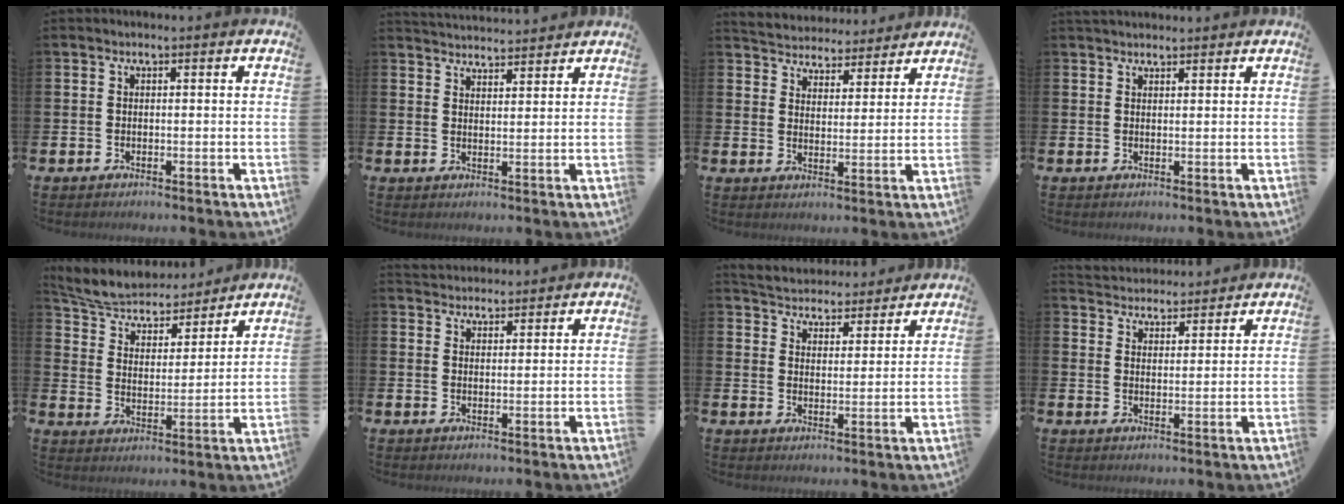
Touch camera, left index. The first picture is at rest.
{"total": 3.6, "force": [3.6, 0.2, -0.1], "torque": [-0.005, -0.023, 0.066]}
{"total": 4.6, "force": [4.4, 1.3, -0.4], "torque": [-0.013, -0.037, 0.077]}
{"total": 2.0, "force": [2.0, 0.5, 0.2], "torque": [0.001, -0.007, 0.034]}
{"total": 7.2, "force": [6.8, 1.8, 1.6], "torque": [-0.071, -0.047, 0.120]}
{"total": 3.3, "force": [3.3, 0.7, -0.2], "torque": [-0.005, -0.016, 0.061]}
{"total": 4.9, "force": [4.8, 1.1, -0.1], "torque": [-0.018, -0.039, 0.082]}
{"total": 4.2, "force": [4.1, 0.8, -0.5], "torque": [-0.012, -0.023, 0.075]}